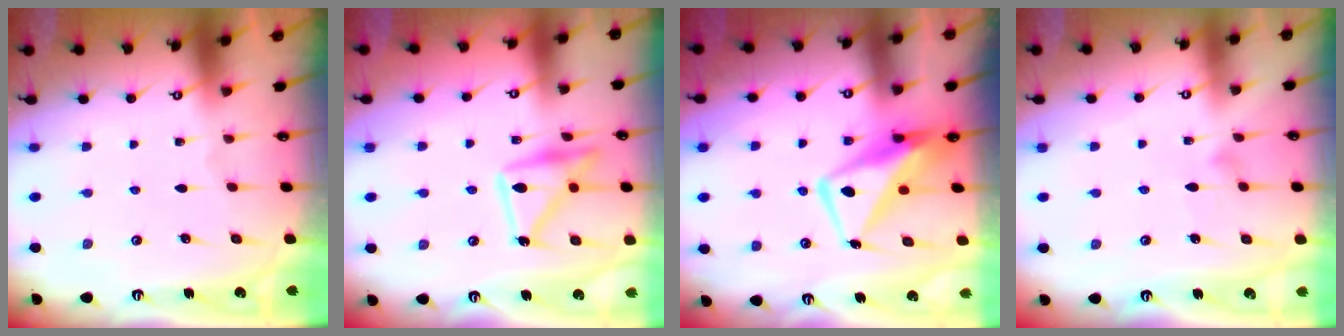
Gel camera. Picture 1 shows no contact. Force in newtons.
{"total": 16.3, "press": 16.3, "slide": 1.1}
{"total": 12.0, "press": 11.9, "slide": 1.4}
{"total": 6.4, "press": 6.4, "slide": 0.4}